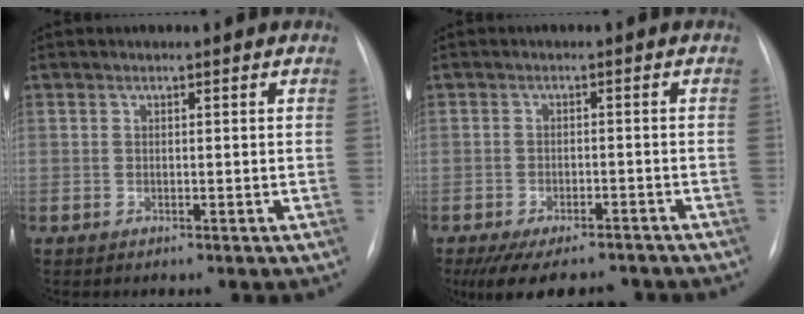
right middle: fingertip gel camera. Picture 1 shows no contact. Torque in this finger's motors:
{"motor_torque": [1.14, -1.00, 0.48, 0.05]}